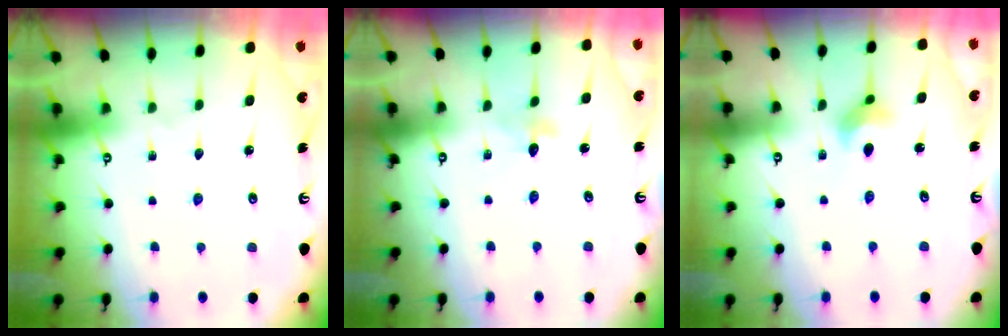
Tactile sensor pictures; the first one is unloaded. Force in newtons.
{"total": 3.0, "press": 2.9, "slide": 0.3}
{"total": 3.6, "press": 3.6, "slide": 0.6}